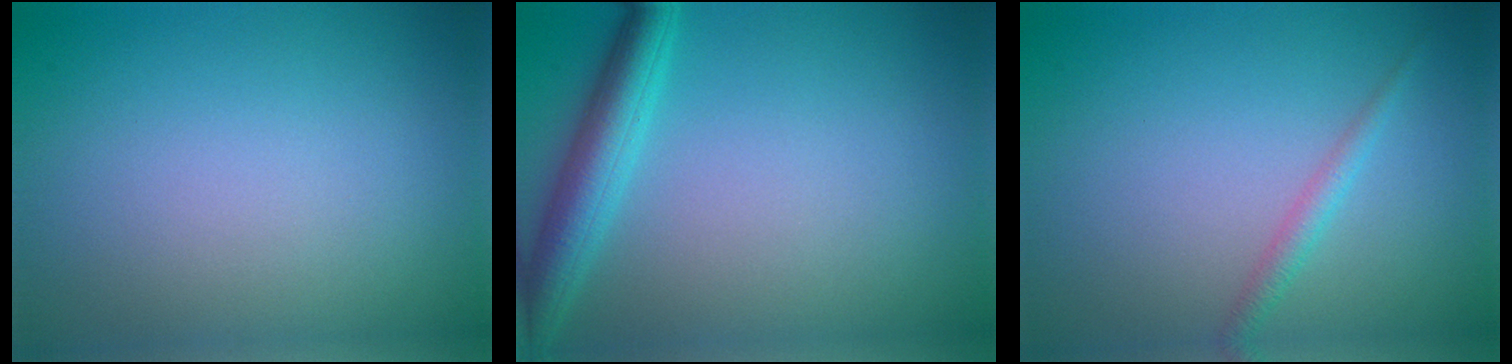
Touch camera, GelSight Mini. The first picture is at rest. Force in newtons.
{"total": 4.2, "press": 4.2, "slide": 0.1}
{"total": 1.4, "press": 1.4, "slide": 0.0}